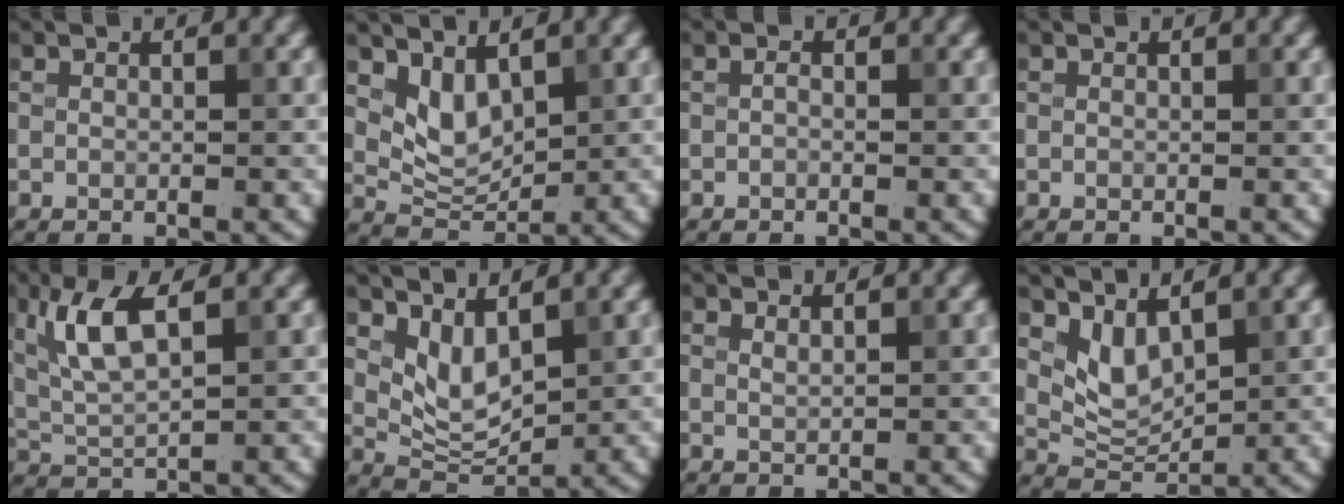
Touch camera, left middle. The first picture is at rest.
{"total": 3.2, "force": [1.6, 1.9, 2.1], "torque": [-0.042, -0.010, 0.038]}
{"total": 0.5, "force": [-0.2, 0.3, 0.4], "torque": [-0.010, 0.001, -0.004]}
{"total": 0.0}
{"total": 5.2, "force": [2.1, 1.6, 4.5], "torque": [-0.100, 0.002, 0.046]}
{"total": 3.6, "force": [1.6, 1.8, 2.6], "torque": [-0.055, -0.010, 0.038]}
{"total": 0.8, "force": [0.6, 0.3, 0.4], "torque": [-0.003, -0.001, 0.008]}
{"total": 3.1, "force": [1.7, 1.7, 2.0], "torque": [-0.045, -0.011, 0.042]}